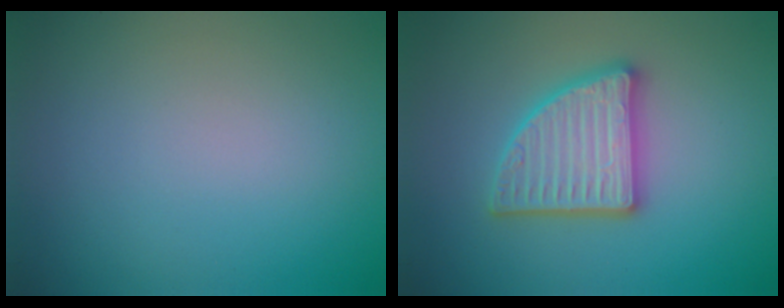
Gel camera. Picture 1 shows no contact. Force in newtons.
{"total": 5.0, "press": 4.9, "slide": 0.8}